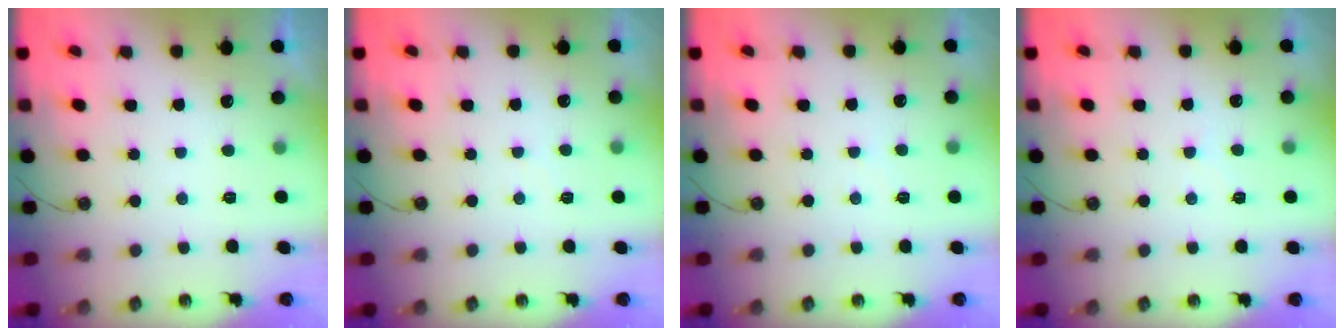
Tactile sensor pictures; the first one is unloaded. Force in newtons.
{"total": 2.5, "press": 2.4, "slide": 0.4}
{"total": 2.3, "press": 2.3, "slide": 0.3}
{"total": 4.4, "press": 4.3, "slide": 0.7}